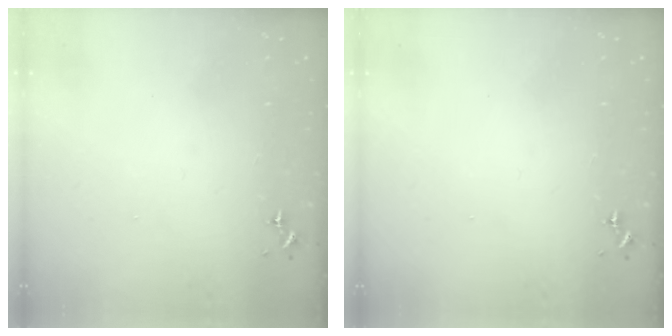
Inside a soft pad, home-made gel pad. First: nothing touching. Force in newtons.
{"total": 0.0}